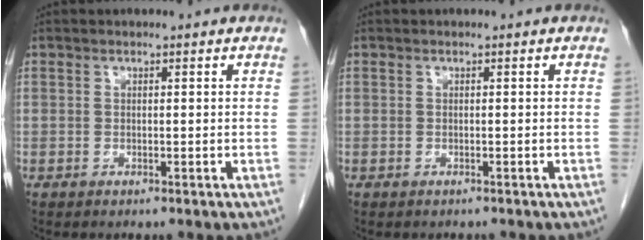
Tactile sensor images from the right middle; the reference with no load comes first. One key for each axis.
{"total": 0.7, "fx": -0.7, "fy": 0.2, "fz": 0.0, "tx": -0.008, "ty": -0.001, "tz": -0.012}